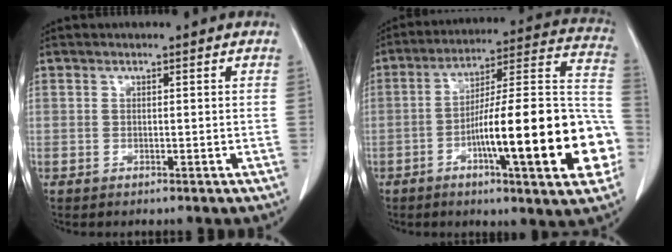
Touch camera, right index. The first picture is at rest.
{"total": 24.0, "force": [-7.1, 2.6, 22.8], "torque": [-0.274, 0.016, -0.103]}